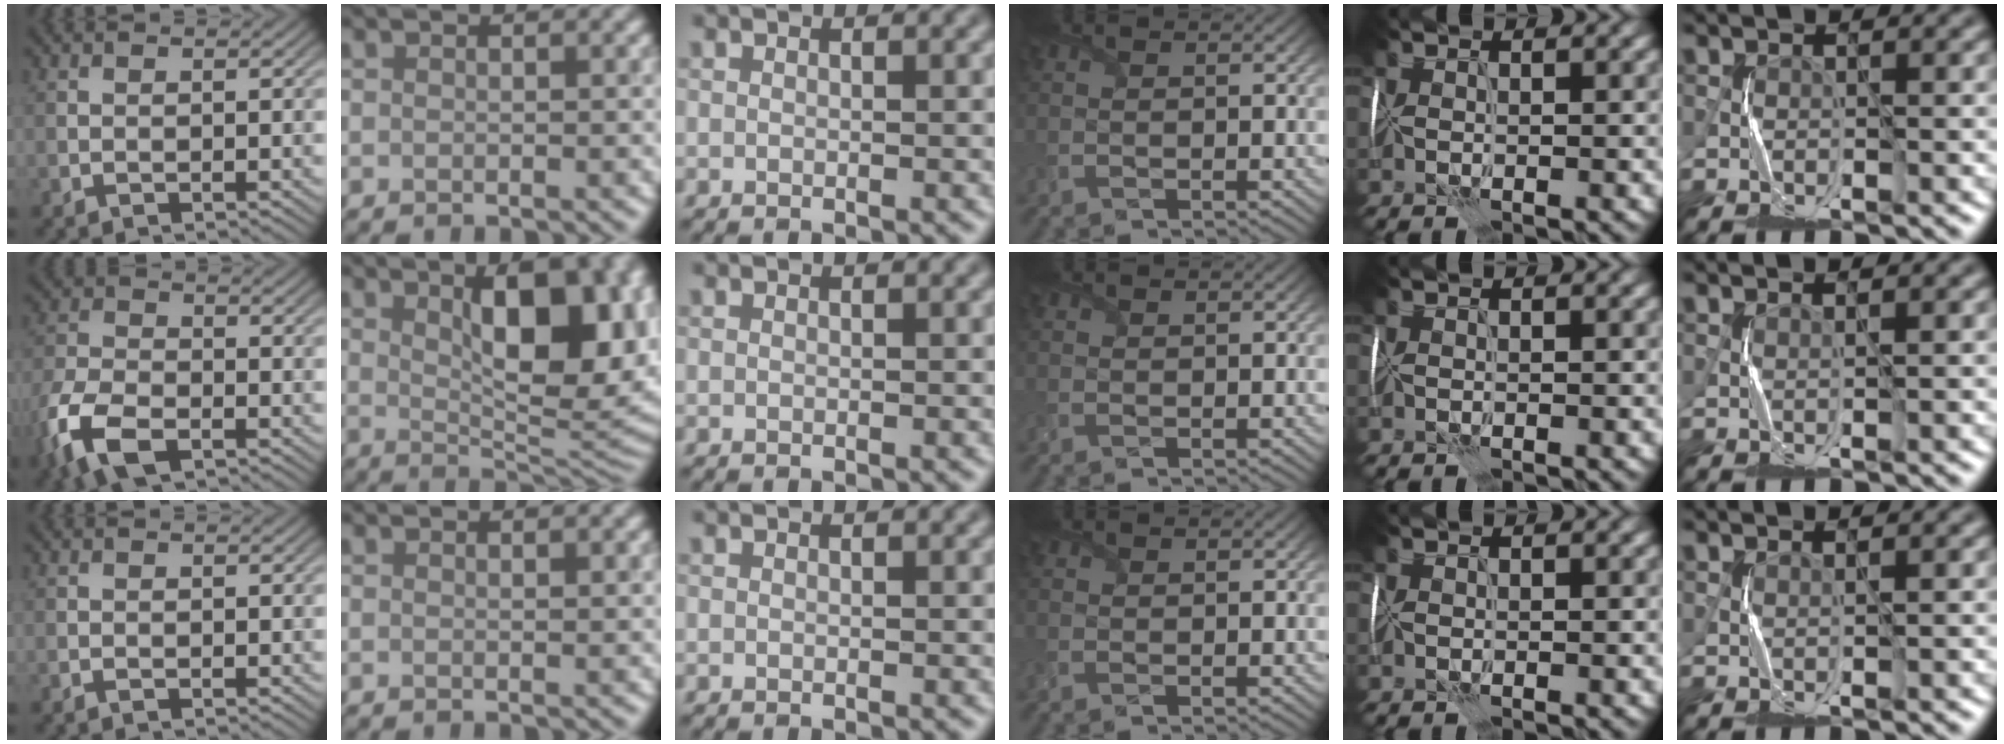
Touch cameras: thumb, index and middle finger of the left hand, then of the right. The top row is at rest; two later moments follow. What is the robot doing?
{"motion": "fold", "object": "tissue"}